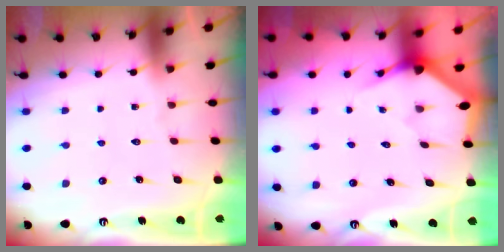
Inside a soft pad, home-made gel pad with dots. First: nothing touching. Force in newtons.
{"total": 2.9, "press": 2.9, "slide": 0.2}